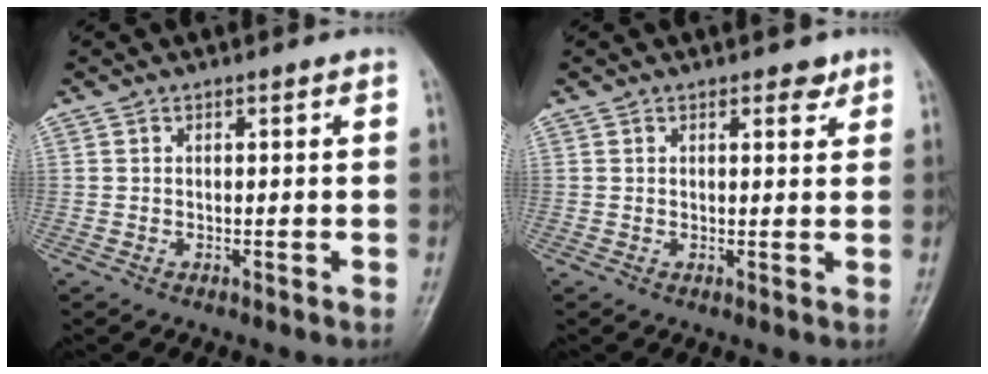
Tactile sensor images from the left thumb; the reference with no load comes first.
{"total": 2.3, "force": [1.5, 1.1, 1.3], "torque": [-0.007, -0.008, 0.019]}